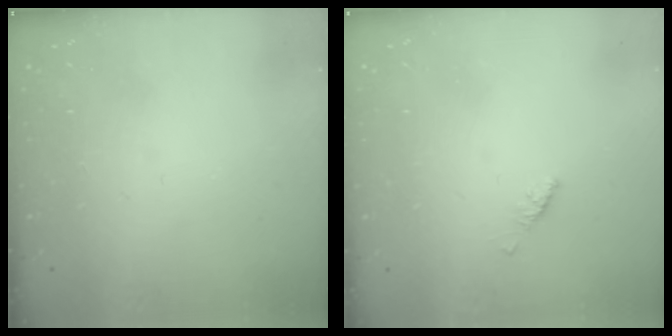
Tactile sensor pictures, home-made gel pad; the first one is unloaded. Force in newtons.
{"total": 2.1, "press": 2.0, "slide": 0.6}